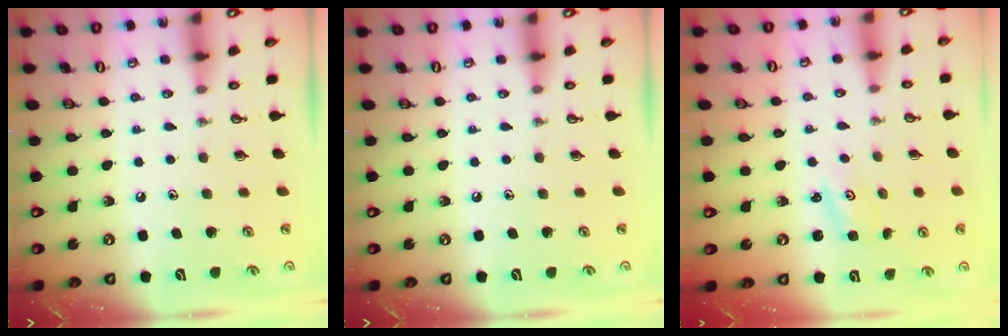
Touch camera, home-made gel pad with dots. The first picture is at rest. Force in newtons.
{"total": 0.0}
{"total": 1.5, "press": 1.5, "slide": 0.3}